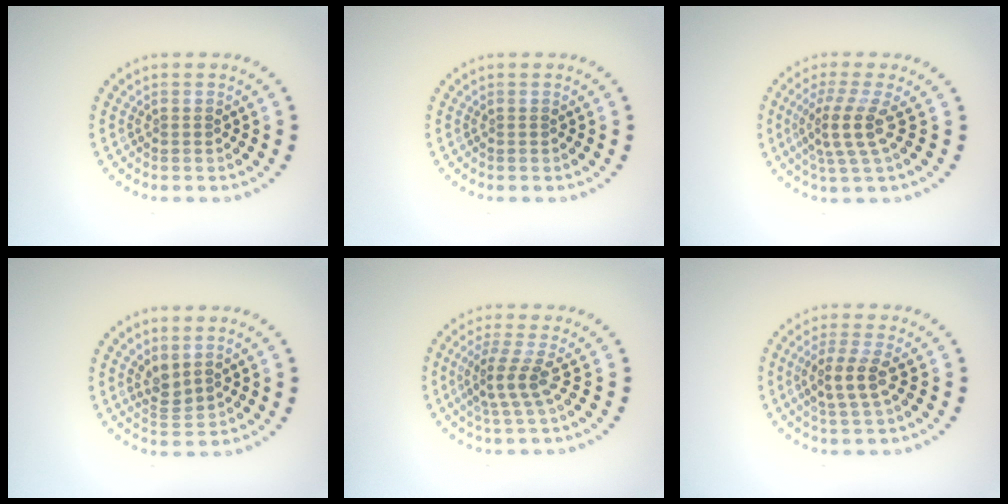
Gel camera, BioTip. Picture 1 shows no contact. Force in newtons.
{"total": 0.0}
{"total": 3.5, "press": 2.4, "slide": 2.5}
{"total": 1.9, "press": 1.6, "slide": 1.1}
{"total": 2.8, "press": 1.9, "slide": 2.0}
{"total": 3.0, "press": 2.6, "slide": 1.4}